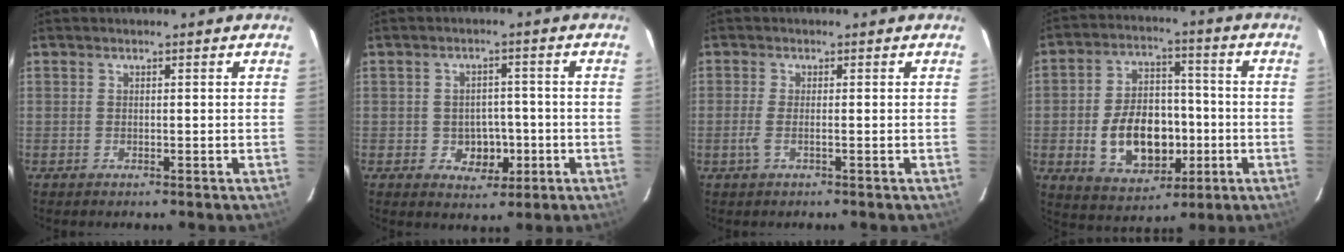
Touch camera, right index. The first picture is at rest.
{"total": 5.4, "force": [-1.7, 4.5, 2.4], "torque": [-0.050, 0.010, -0.007]}
{"total": 1.9, "force": [-0.7, 0.0, 1.8], "torque": [-0.036, -0.001, -0.014]}
{"total": 14.5, "force": [-3.2, 9.5, 10.4], "torque": [-0.206, 0.019, -0.033]}